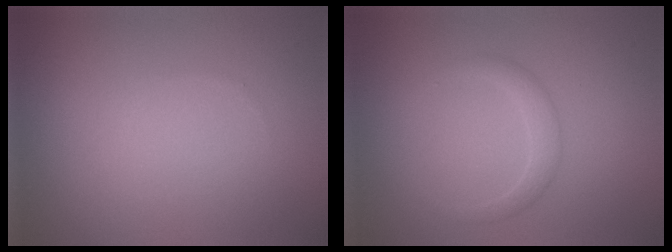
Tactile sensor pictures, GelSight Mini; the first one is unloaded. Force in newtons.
{"total": 1.4, "press": 1.4, "slide": 0.0}